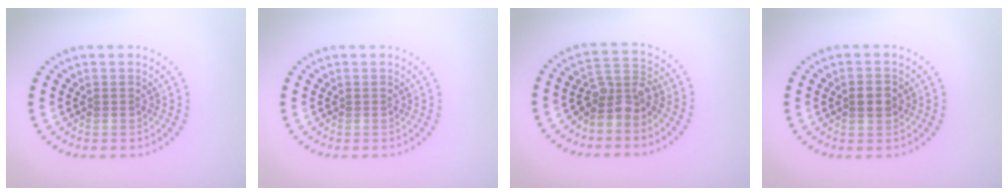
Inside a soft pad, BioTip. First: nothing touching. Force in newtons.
{"total": 0.0}
{"total": 3.5, "press": 2.8, "slide": 2.2}
{"total": 2.3, "press": 2.3, "slide": 0.0}